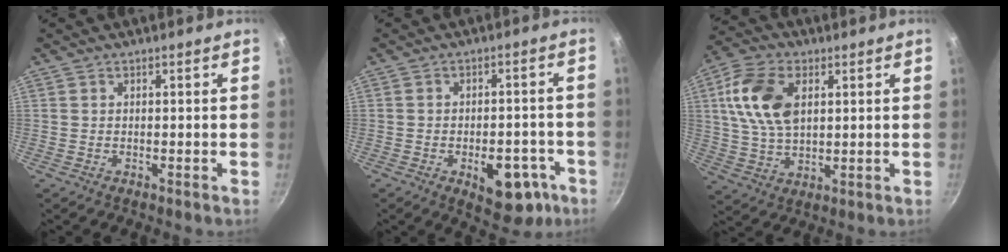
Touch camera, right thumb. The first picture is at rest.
{"total": 11.2, "force": [-4.5, 6.3, 8.1], "torque": [-0.063, 0.023, -0.046]}
{"total": 12.9, "force": [3.3, 7.9, 9.6], "torque": [-0.171, -0.001, 0.060]}